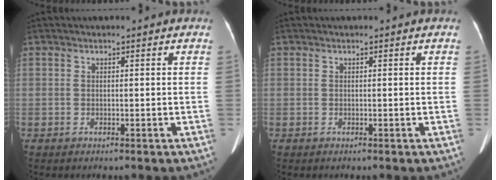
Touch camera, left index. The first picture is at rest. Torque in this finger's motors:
{"motor_torque": [0.00, 0.00, 0.00, 0.00]}